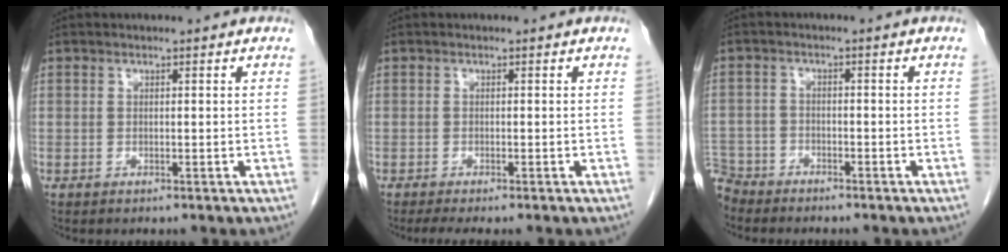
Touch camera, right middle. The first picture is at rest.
{"total": 3.0, "force": [-2.4, 0.1, 1.8], "torque": [-0.029, -0.009, -0.035]}
{"total": 6.1, "force": [-5.5, 2.6, 0.0], "torque": [-0.007, -0.008, -0.107]}